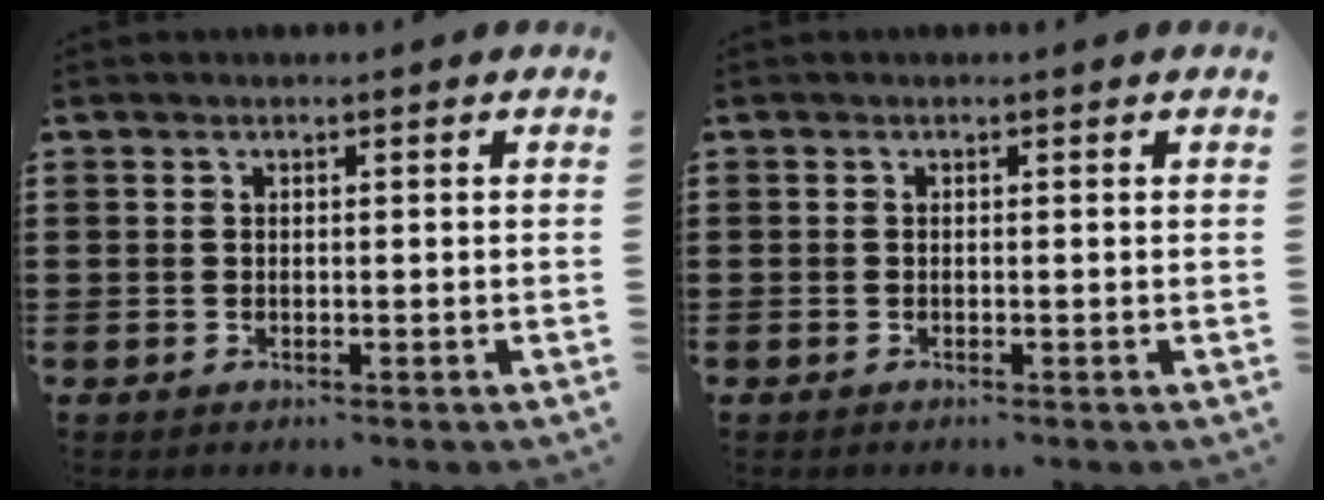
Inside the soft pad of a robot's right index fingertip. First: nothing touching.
{"total": 0.0}